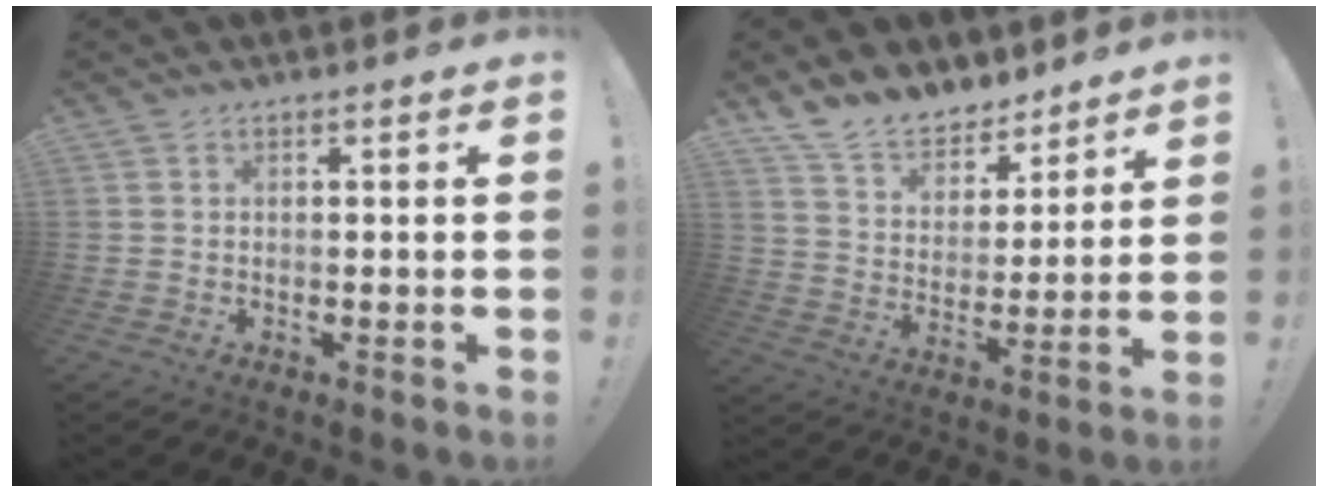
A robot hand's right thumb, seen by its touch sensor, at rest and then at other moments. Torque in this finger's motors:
{"motor_torque": [0.04, 2.48, 0.70, 0.65, 0.01]}